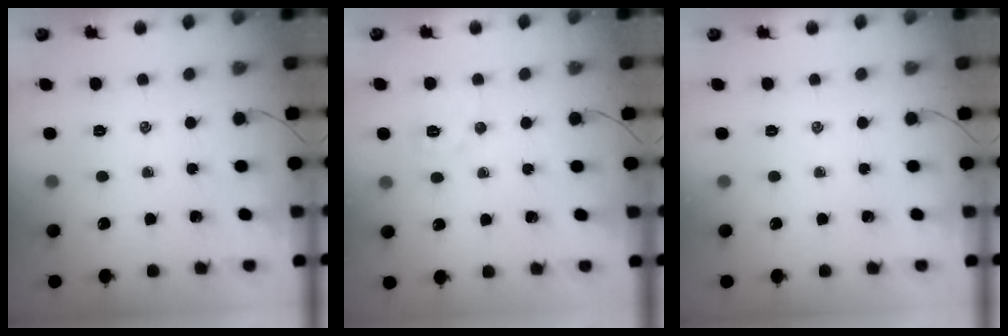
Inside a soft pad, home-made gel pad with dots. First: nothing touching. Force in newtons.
{"total": 7.2, "press": 7.0, "slide": 1.3}
{"total": 0.0}